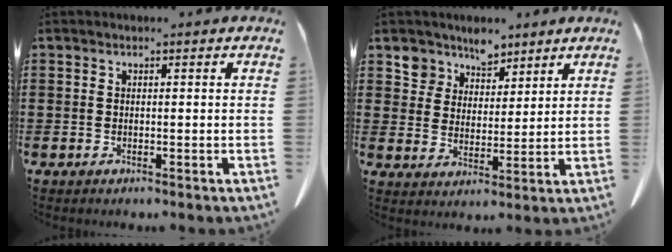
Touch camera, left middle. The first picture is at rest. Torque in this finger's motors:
{"motor_torque": [1.20, 0.94, 0.02, 0.00]}